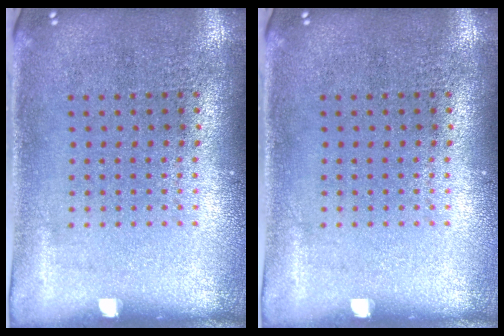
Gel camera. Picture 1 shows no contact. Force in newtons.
{"total": 0.0}